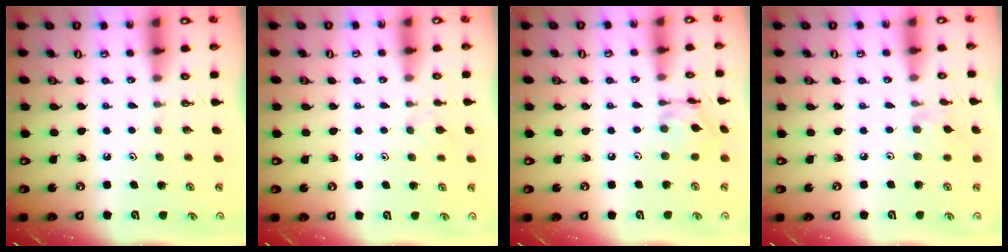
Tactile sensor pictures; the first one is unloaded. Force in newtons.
{"total": 2.5, "press": 2.4, "slide": 0.6}
{"total": 10.3, "press": 10.3, "slide": 0.6}
{"total": 3.1, "press": 3.0, "slide": 0.6}